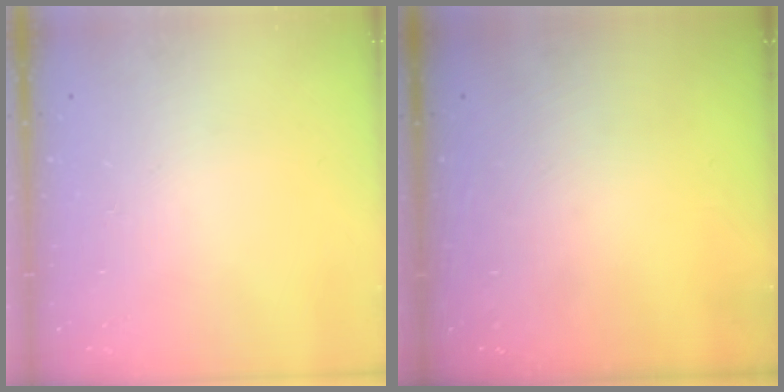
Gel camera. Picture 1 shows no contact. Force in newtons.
{"total": 0.0}